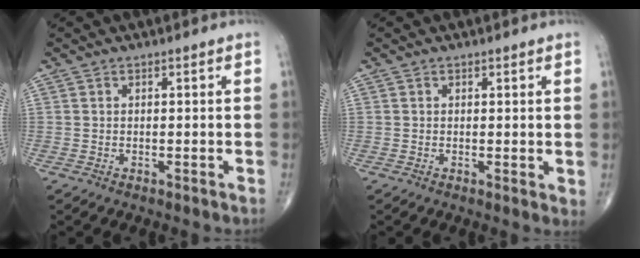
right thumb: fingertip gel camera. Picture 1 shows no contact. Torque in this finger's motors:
{"motor_torque": [-0.17, -0.02, 0.00, -0.08, -0.02]}